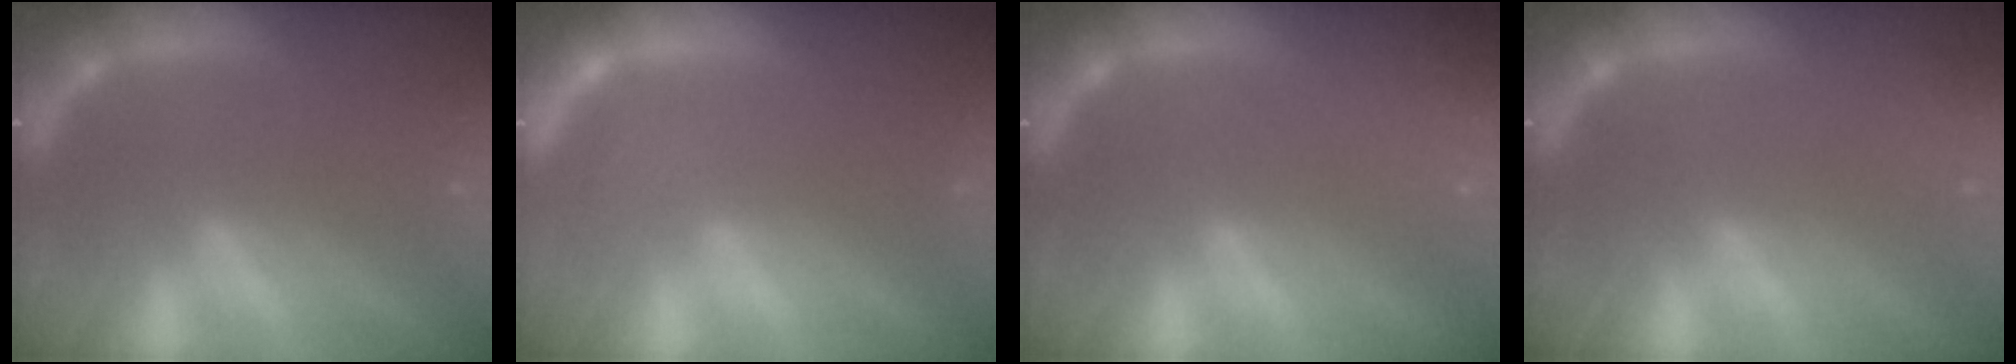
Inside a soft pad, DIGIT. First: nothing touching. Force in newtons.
{"total": 2.0}
{"total": 6.5}
{"total": 1.9}